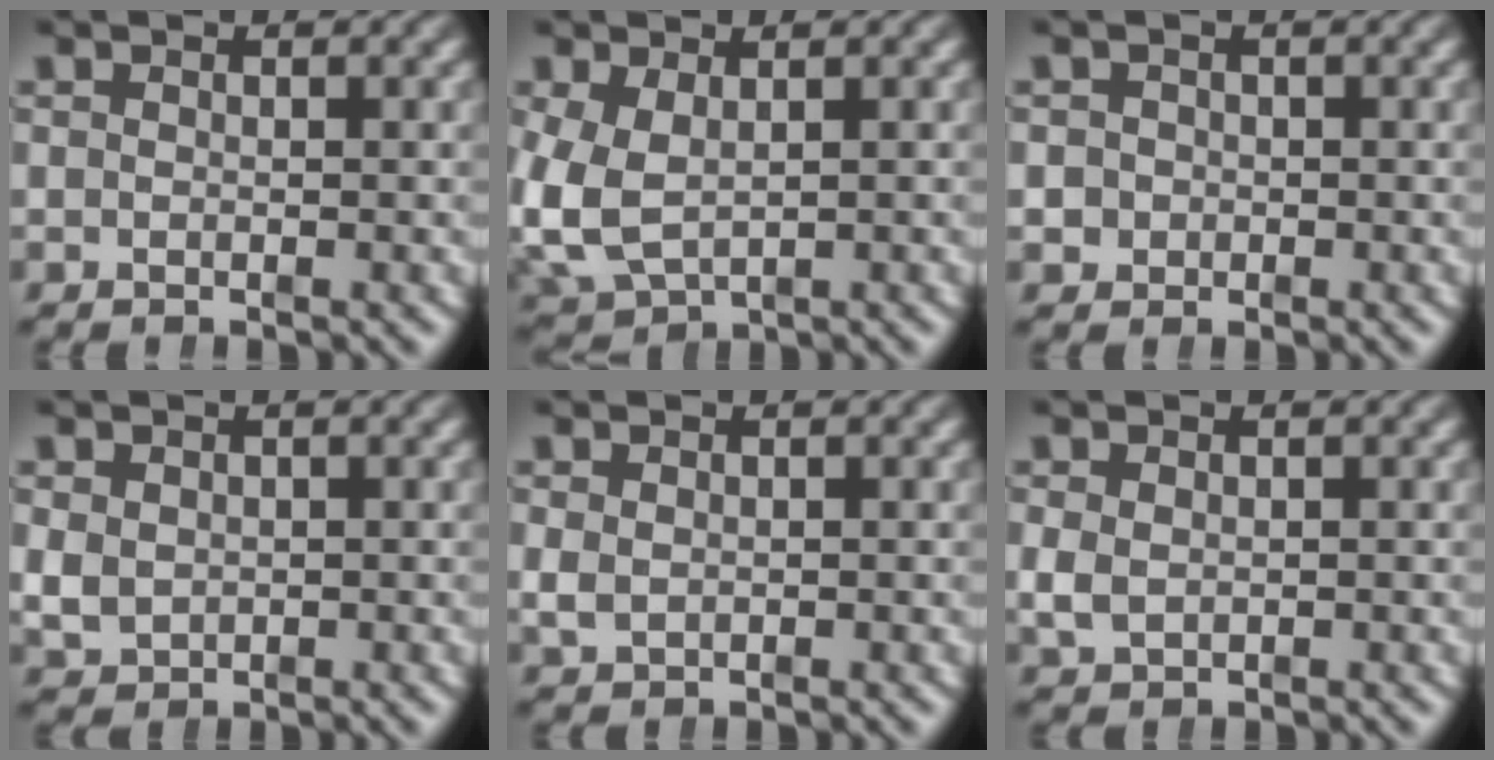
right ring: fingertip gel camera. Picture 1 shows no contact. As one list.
[{"total": 6.0, "force": [-0.6, 5.1, 3.1], "torque": [-0.104, -0.032, 0.010]}, {"total": 2.4, "force": [-0.6, 2.3, 0.3], "torque": [-0.014, -0.008, -0.010]}, {"total": 2.5, "force": [-0.1, 2.3, 1.0], "torque": [-0.029, -0.017, 0.013]}, {"total": 0.9, "force": [0.0, 0.7, 0.5], "torque": [-0.019, -0.009, 0.010]}, {"total": 1.6, "force": [-0.1, 1.4, 0.8], "torque": [-0.028, -0.014, 0.010]}]